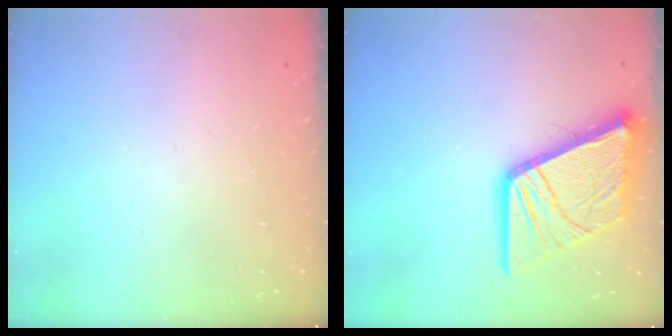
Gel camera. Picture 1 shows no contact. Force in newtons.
{"total": 19.1, "press": 19.0, "slide": 2.4}